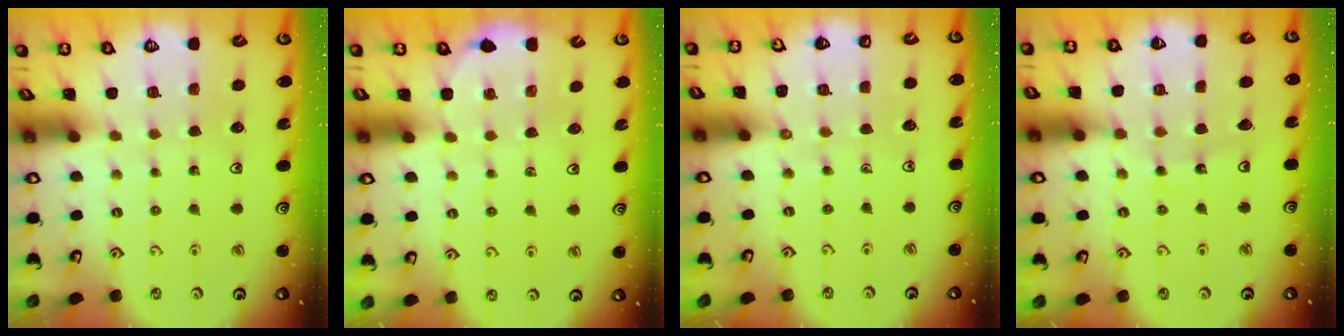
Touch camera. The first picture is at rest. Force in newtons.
{"total": 1.7, "press": 1.5, "slide": 0.8}
{"total": 2.5, "press": 2.5, "slide": 0.4}
{"total": 9.6, "press": 9.6, "slide": 1.2}